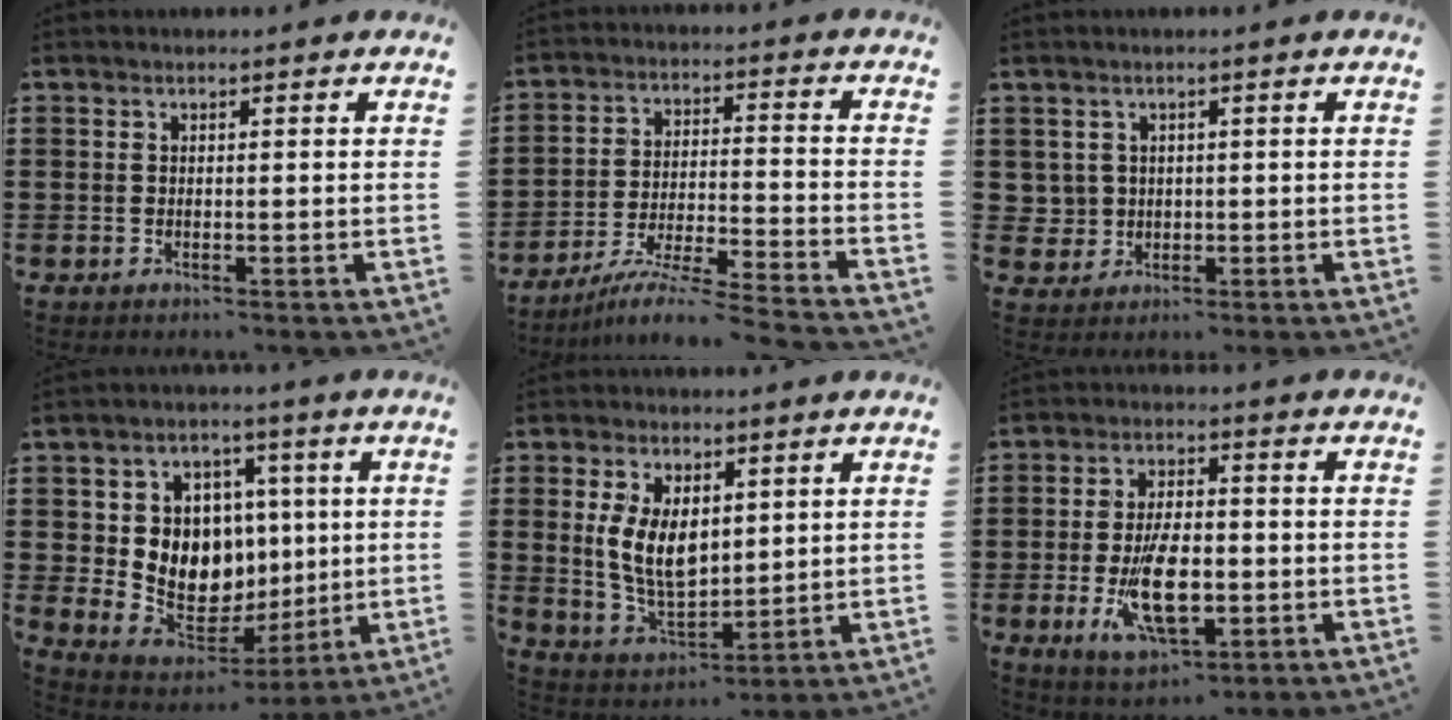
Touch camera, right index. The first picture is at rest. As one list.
[{"total": 7.4, "force": [-6.7, -0.6, 3.2], "torque": [-0.064, -0.012, -0.133]}, {"total": 2.2, "force": [0.3, 2.2, 0.2], "torque": [-0.014, 0.009, 0.004]}, {"total": 9.5, "force": [1.7, 8.6, 3.6], "torque": [-0.091, -0.015, 0.040]}, {"total": 8.4, "force": [1.7, 5.1, 6.5], "torque": [-0.144, 0.008, 0.032]}, {"total": 10.4, "force": [-2.4, 4.9, 8.8], "torque": [-0.177, -0.009, -0.044]}]